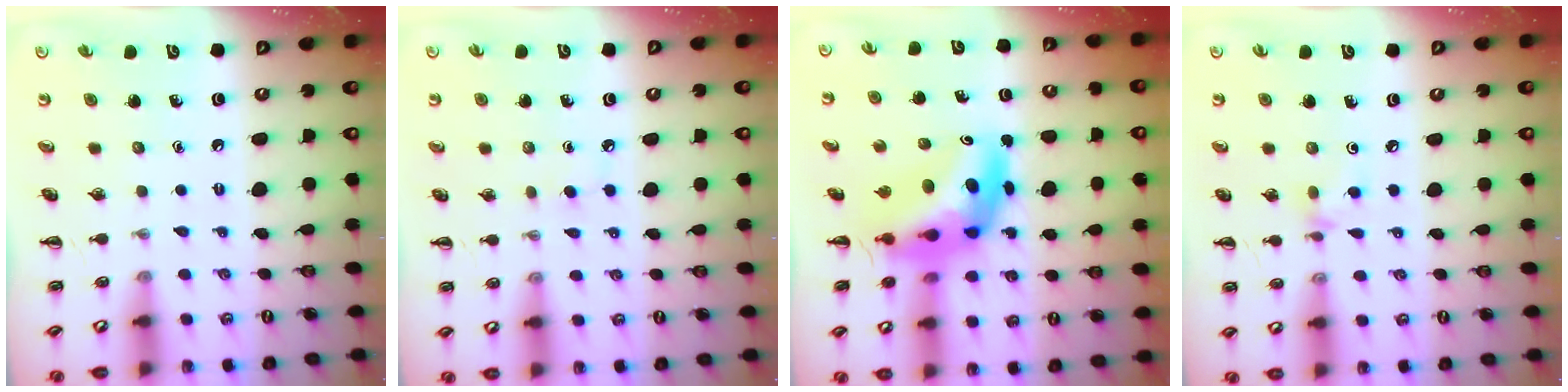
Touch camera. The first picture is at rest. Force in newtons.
{"total": 2.4, "press": 2.2, "slide": 1.0}
{"total": 11.8, "press": 11.2, "slide": 3.7}
{"total": 4.7, "press": 4.6, "slide": 1.2}